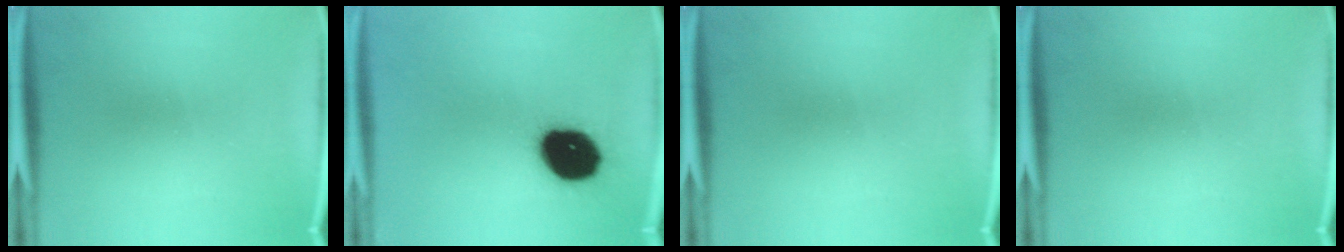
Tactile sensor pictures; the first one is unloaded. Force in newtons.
{"total": 19.1}
{"total": 0.0}
{"total": 0.0}